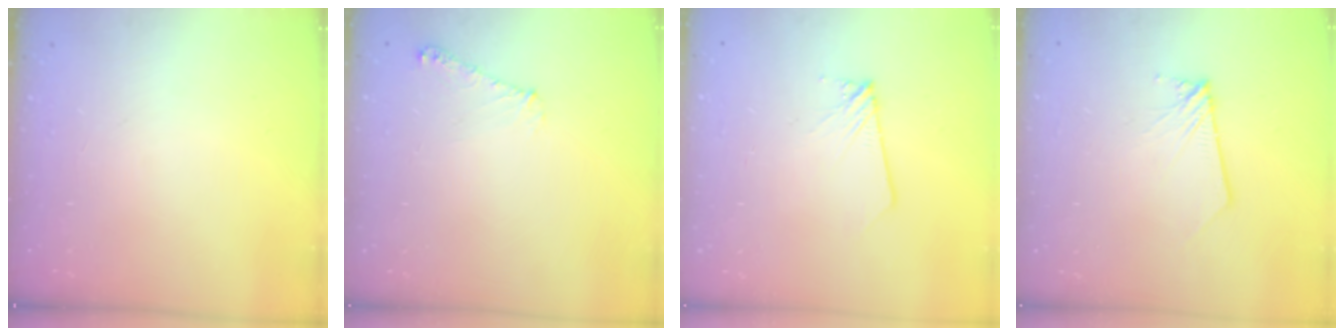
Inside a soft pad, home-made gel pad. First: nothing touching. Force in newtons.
{"total": 5.7, "press": 5.7, "slide": 0.5}
{"total": 1.7, "press": 1.7, "slide": 0.1}
{"total": 2.7, "press": 2.7, "slide": 0.2}